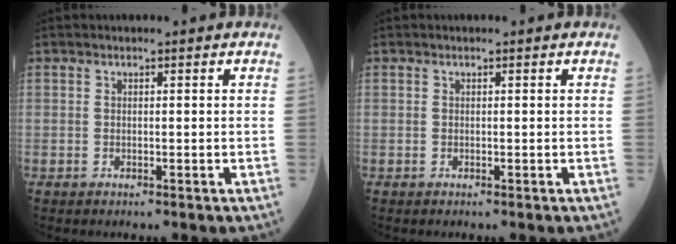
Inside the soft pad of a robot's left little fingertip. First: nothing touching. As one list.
[{"total": 0.0}]